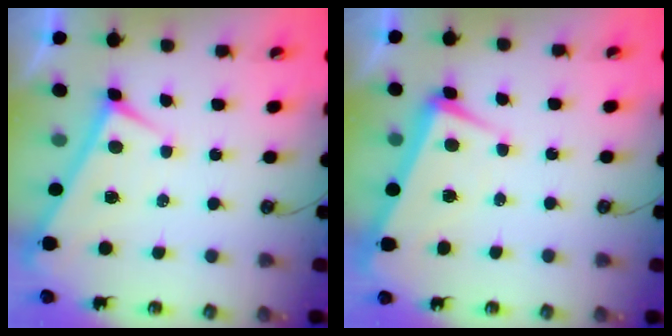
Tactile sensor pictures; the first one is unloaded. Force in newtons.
{"total": 1.4, "press": 1.1, "slide": 0.8}